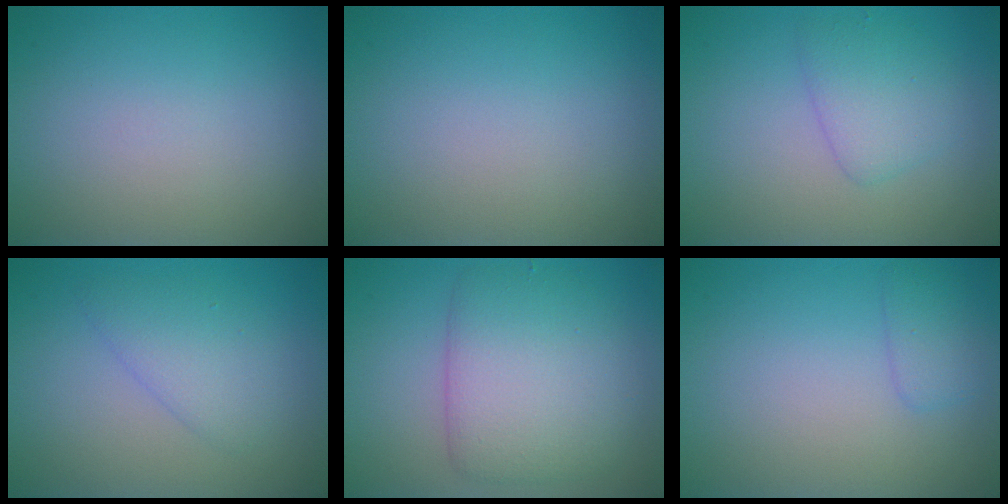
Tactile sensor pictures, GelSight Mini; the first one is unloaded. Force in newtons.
{"total": 0.0}
{"total": 2.6, "press": 2.6, "slide": 0.1}
{"total": 2.5, "press": 2.5, "slide": 0.3}
{"total": 6.0, "press": 6.0, "slide": 0.2}
{"total": 1.6, "press": 1.6, "slide": 0.1}